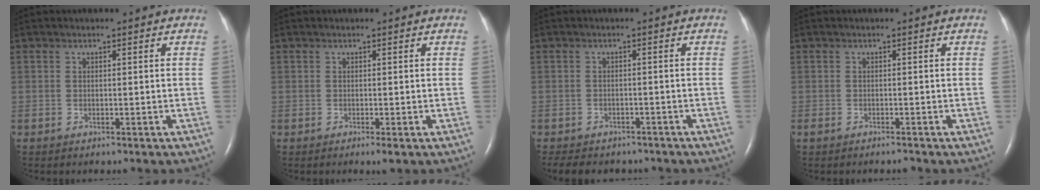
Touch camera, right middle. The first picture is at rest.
{"total": 0.9, "force": [-0.4, 0.1, 0.8], "torque": [-0.013, -0.003, -0.006]}
{"total": 9.5, "force": [-8.0, 4.0, 3.2], "torque": [-0.061, -0.003, -0.099]}
{"total": 0.9, "force": [-0.8, 0.2, 0.4], "torque": [-0.012, -0.002, -0.012]}